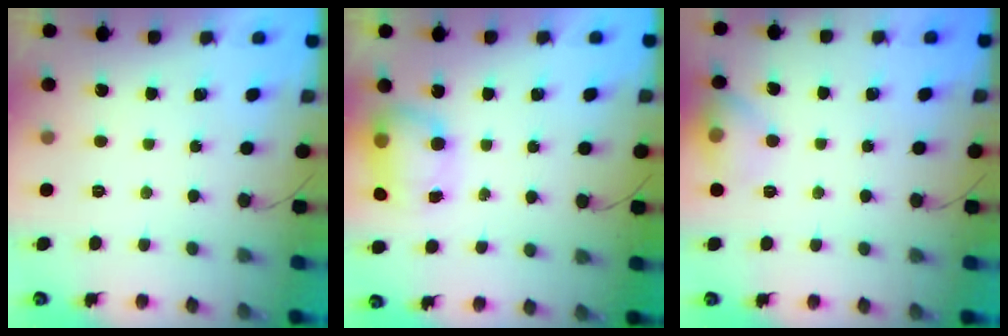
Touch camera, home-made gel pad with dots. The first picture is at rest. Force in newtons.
{"total": 7.2, "press": 7.1, "slide": 1.2}
{"total": 9.9, "press": 8.2, "slide": 5.5}